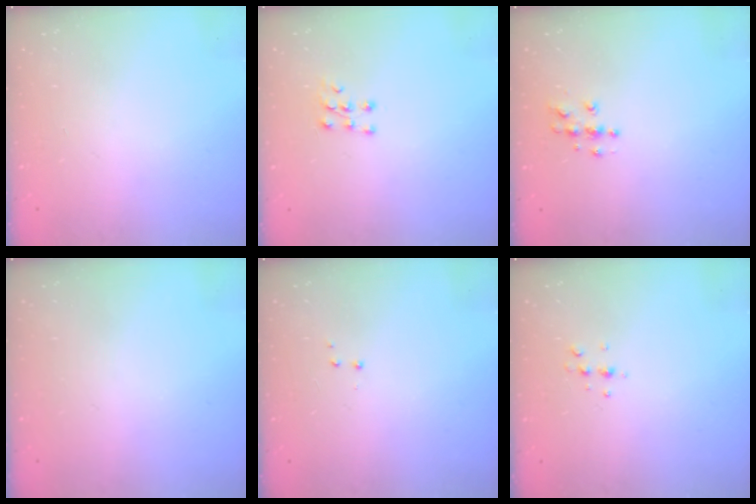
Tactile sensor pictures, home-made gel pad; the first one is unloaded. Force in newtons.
{"total": 6.6, "press": 6.6, "slide": 0.8}
{"total": 4.3, "press": 4.3, "slide": 0.4}
{"total": 0.0}
{"total": 2.8, "press": 2.7, "slide": 0.5}
{"total": 4.7, "press": 4.6, "slide": 0.6}